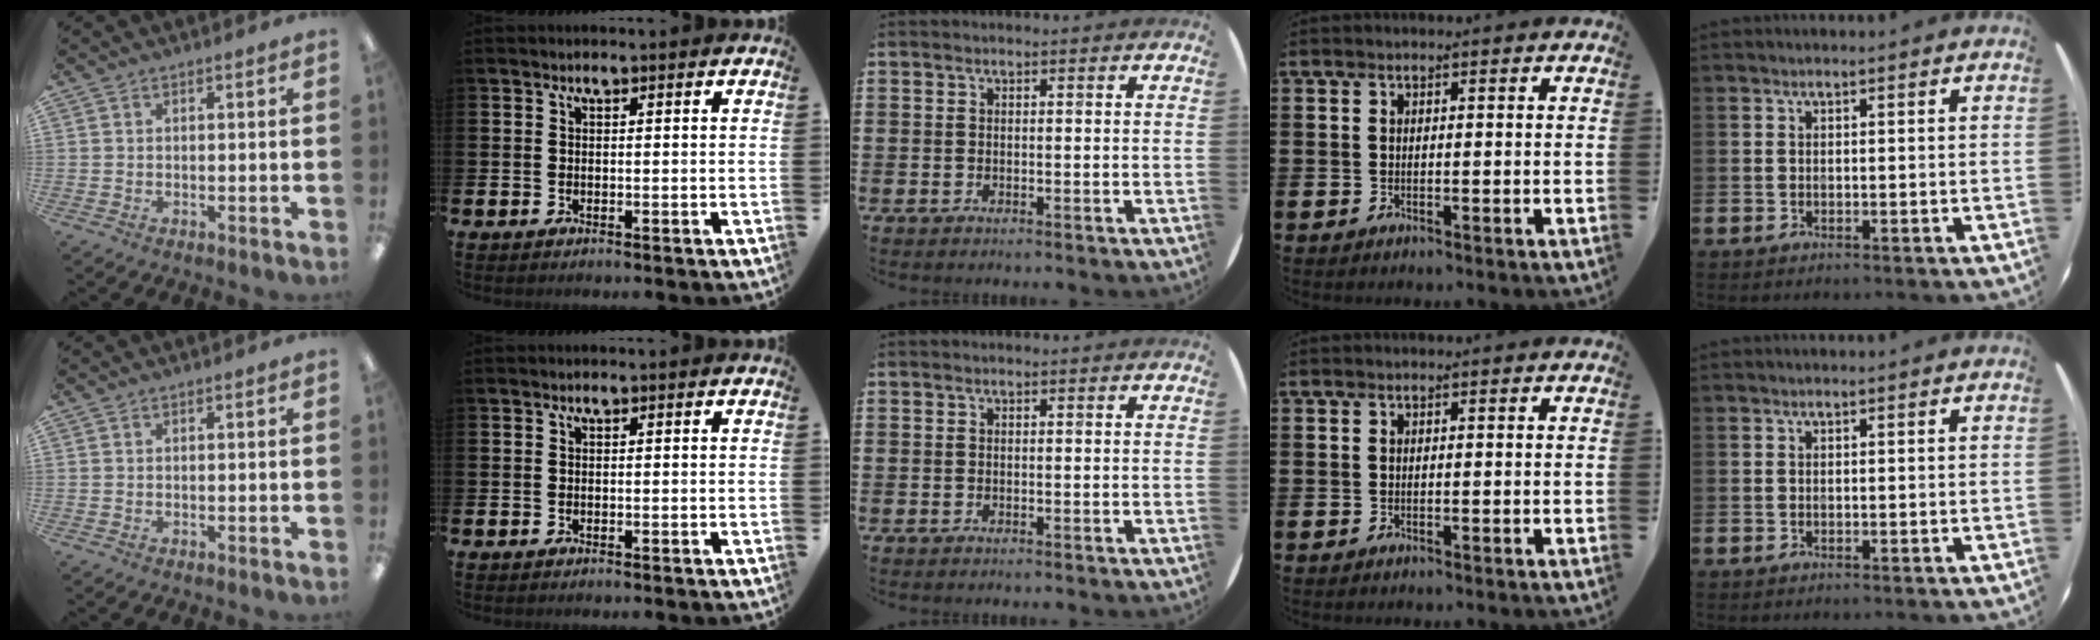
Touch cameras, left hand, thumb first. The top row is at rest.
{}